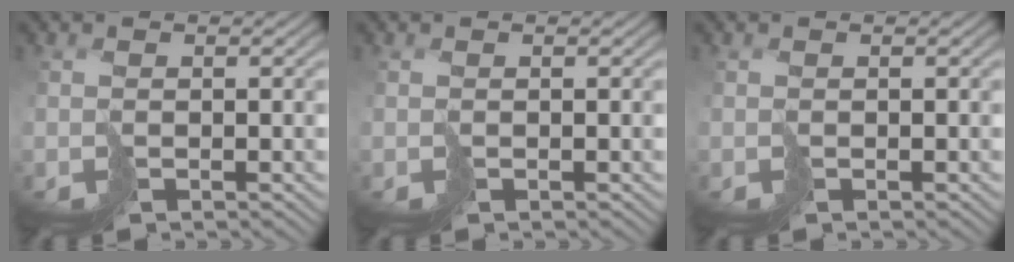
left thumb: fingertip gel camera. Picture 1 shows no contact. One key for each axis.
{"total": 0.0}
{"total": 0.0}